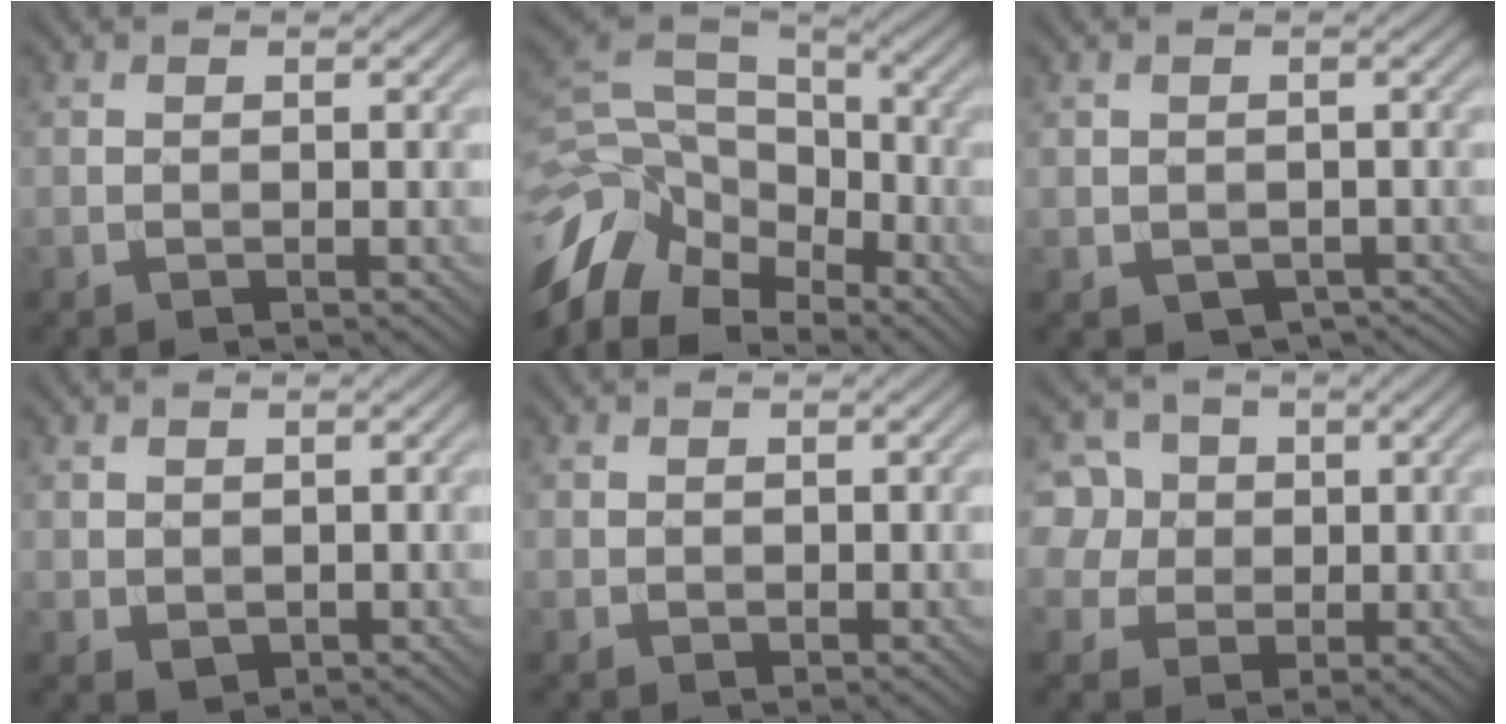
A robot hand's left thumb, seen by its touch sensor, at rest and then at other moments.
{"total": 15.0, "force": [-8.7, 9.1, 8.3], "torque": [-0.218, -0.009, -0.163]}
{"total": 2.6, "force": [-0.7, 2.2, 1.2], "torque": [-0.029, -0.021, -0.006]}
{"total": 1.6, "force": [0.6, 1.2, 0.7], "torque": [-0.021, -0.006, 0.018]}
{"total": 0.7, "force": [0.5, 0.5, 0.2], "torque": [-0.005, -0.004, 0.013]}
{"total": 9.1, "force": [2.3, 8.0, 3.6], "torque": [-0.124, 0.022, 0.043]}